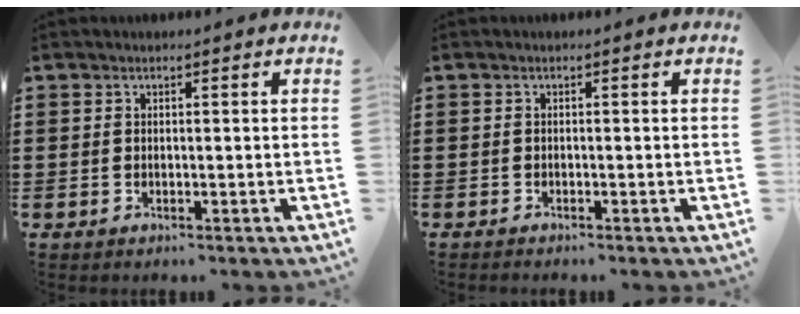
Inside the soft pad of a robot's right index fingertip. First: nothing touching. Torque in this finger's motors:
{"motor_torque": [-0.58, 0.41, -0.18, -0.04]}